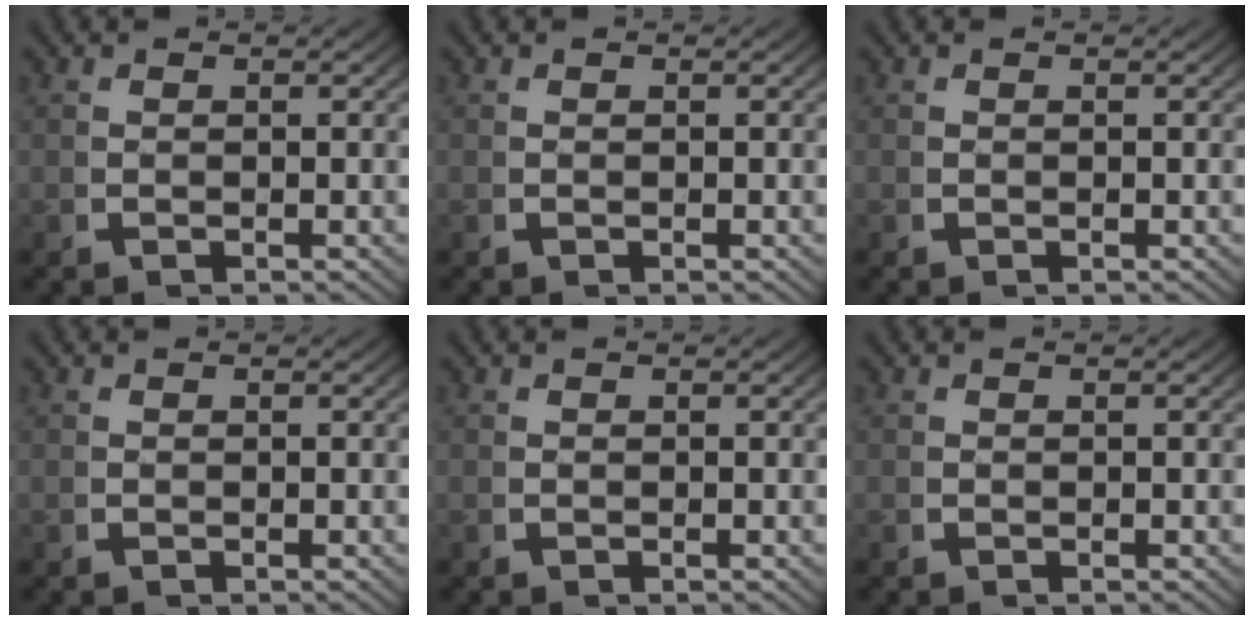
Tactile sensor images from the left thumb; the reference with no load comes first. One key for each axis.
{"total": 0.0}
{"total": 0.0}
{"total": 0.0}
{"total": 0.0}
{"total": 0.0}